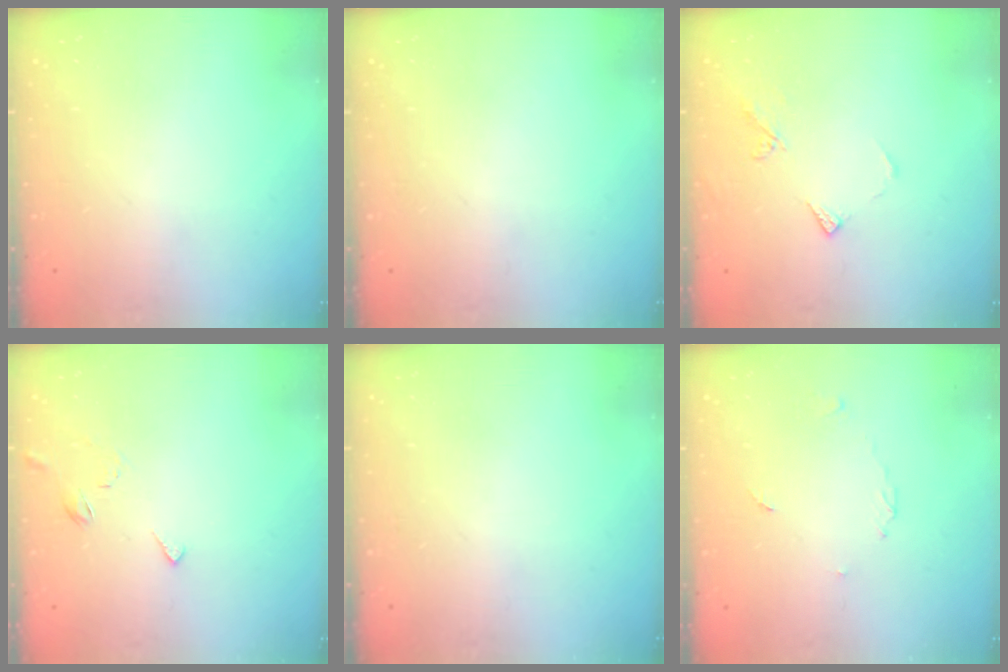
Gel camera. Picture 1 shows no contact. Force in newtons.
{"total": 0.0}
{"total": 6.8, "press": 6.8, "slide": 0.6}
{"total": 3.1, "press": 3.0, "slide": 0.6}
{"total": 0.0}
{"total": 2.7, "press": 2.7, "slide": 0.4}